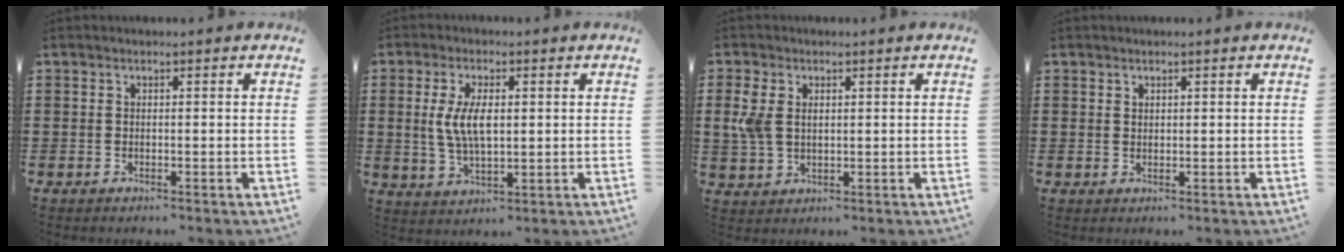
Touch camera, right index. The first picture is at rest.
{"total": 6.1, "force": [0.7, 2.7, 5.5], "torque": [-0.122, 0.003, 0.007]}
{"total": 4.0, "force": [1.2, 2.6, 2.8], "torque": [-0.078, 0.004, 0.016]}
{"total": 0.7, "force": [0.5, 0.4, -0.1], "torque": [0.001, 0.002, 0.012]}